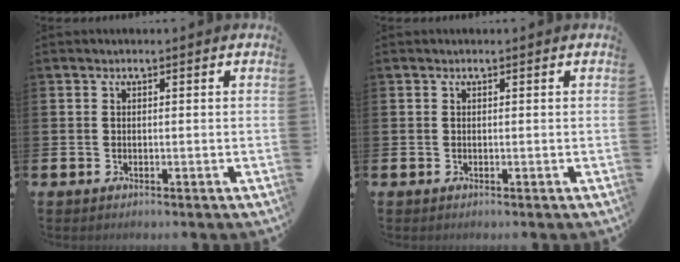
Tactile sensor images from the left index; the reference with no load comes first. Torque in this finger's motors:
{"motor_torque": [-1.27, 0.87, -1.05, -0.01]}